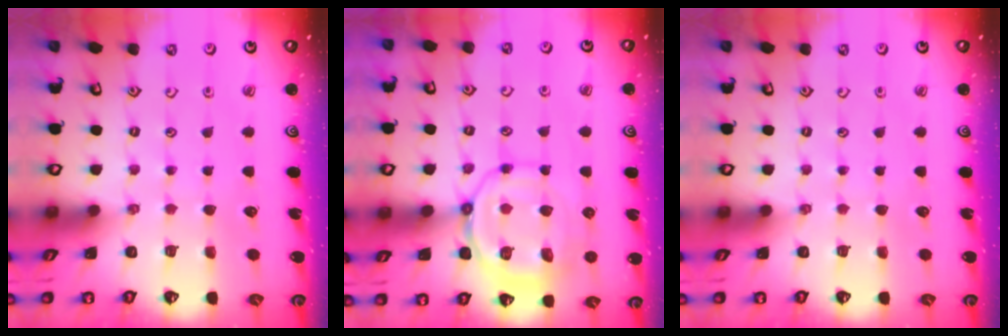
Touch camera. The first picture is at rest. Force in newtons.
{"total": 11.5, "press": 11.5, "slide": 1.2}
{"total": 0.0}